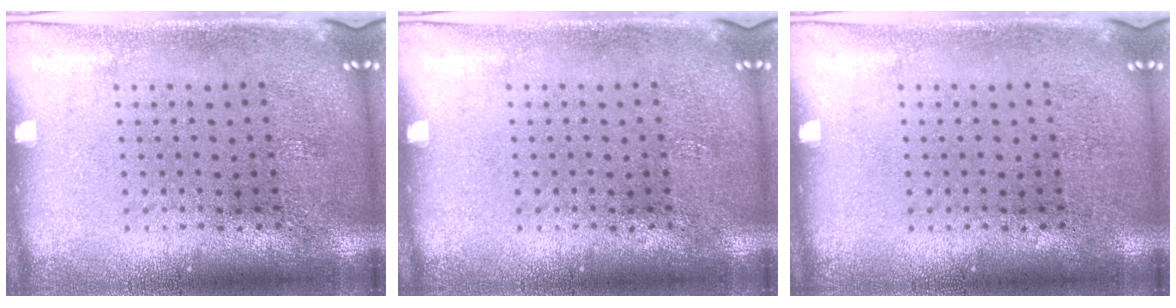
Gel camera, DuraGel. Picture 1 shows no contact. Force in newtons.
{"total": 0.0}
{"total": 0.0}